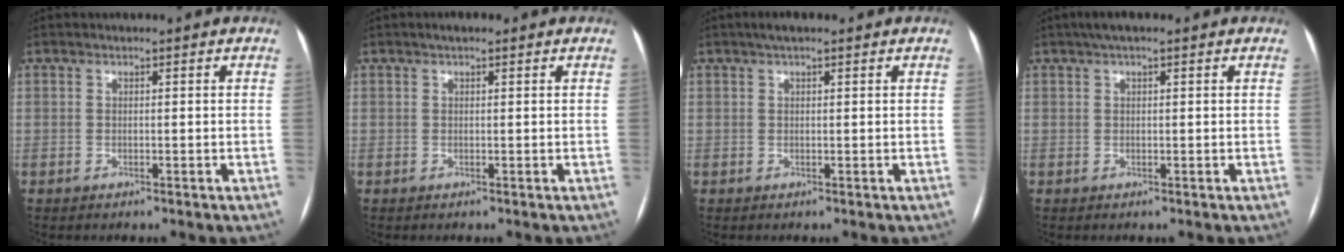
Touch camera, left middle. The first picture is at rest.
{"total": 1.5, "force": [1.0, 0.5, 1.0], "torque": [-0.018, 0.012, 0.013]}
{"total": 2.6, "force": [1.8, 0.6, 1.8], "torque": [-0.032, 0.019, 0.028]}
{"total": 3.1, "force": [2.0, 0.6, 2.2], "torque": [-0.039, 0.028, 0.032]}